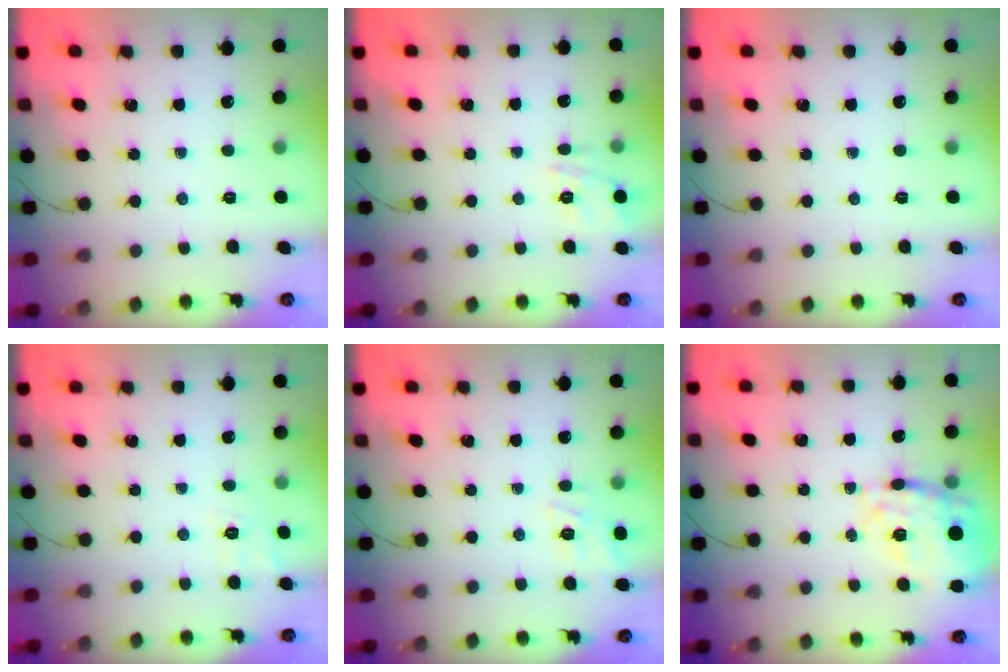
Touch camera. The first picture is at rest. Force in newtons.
{"total": 12.5, "press": 12.5, "slide": 0.8}
{"total": 0.0}
{"total": 2.9, "press": 2.1, "slide": 2.0}
{"total": 5.0, "press": 4.9, "slide": 1.3}
{"total": 20.3, "press": 20.1, "slide": 3.3}